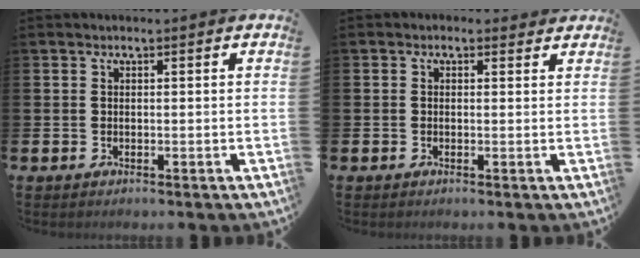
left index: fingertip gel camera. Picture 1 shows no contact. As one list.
[{"total": 0.8, "force": [0.4, 0.6, 0.3], "torque": [0.002, 0.004, 0.003]}]